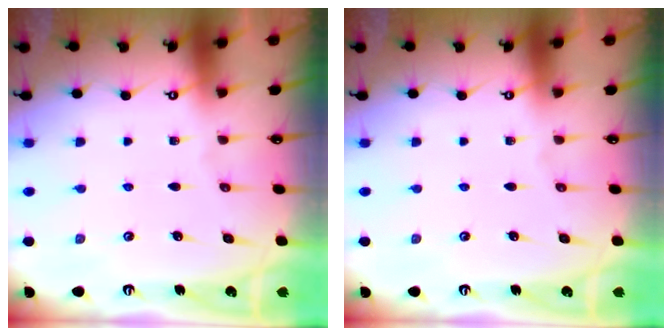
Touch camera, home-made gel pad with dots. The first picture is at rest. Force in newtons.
{"total": 0.0}